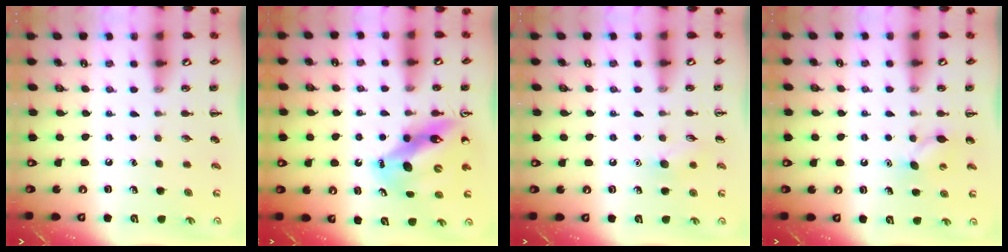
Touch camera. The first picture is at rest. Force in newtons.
{"total": 12.3, "press": 11.7, "slide": 3.6}
{"total": 6.4, "press": 6.3, "slide": 1.4}
{"total": 6.3, "press": 6.1, "slide": 1.8}